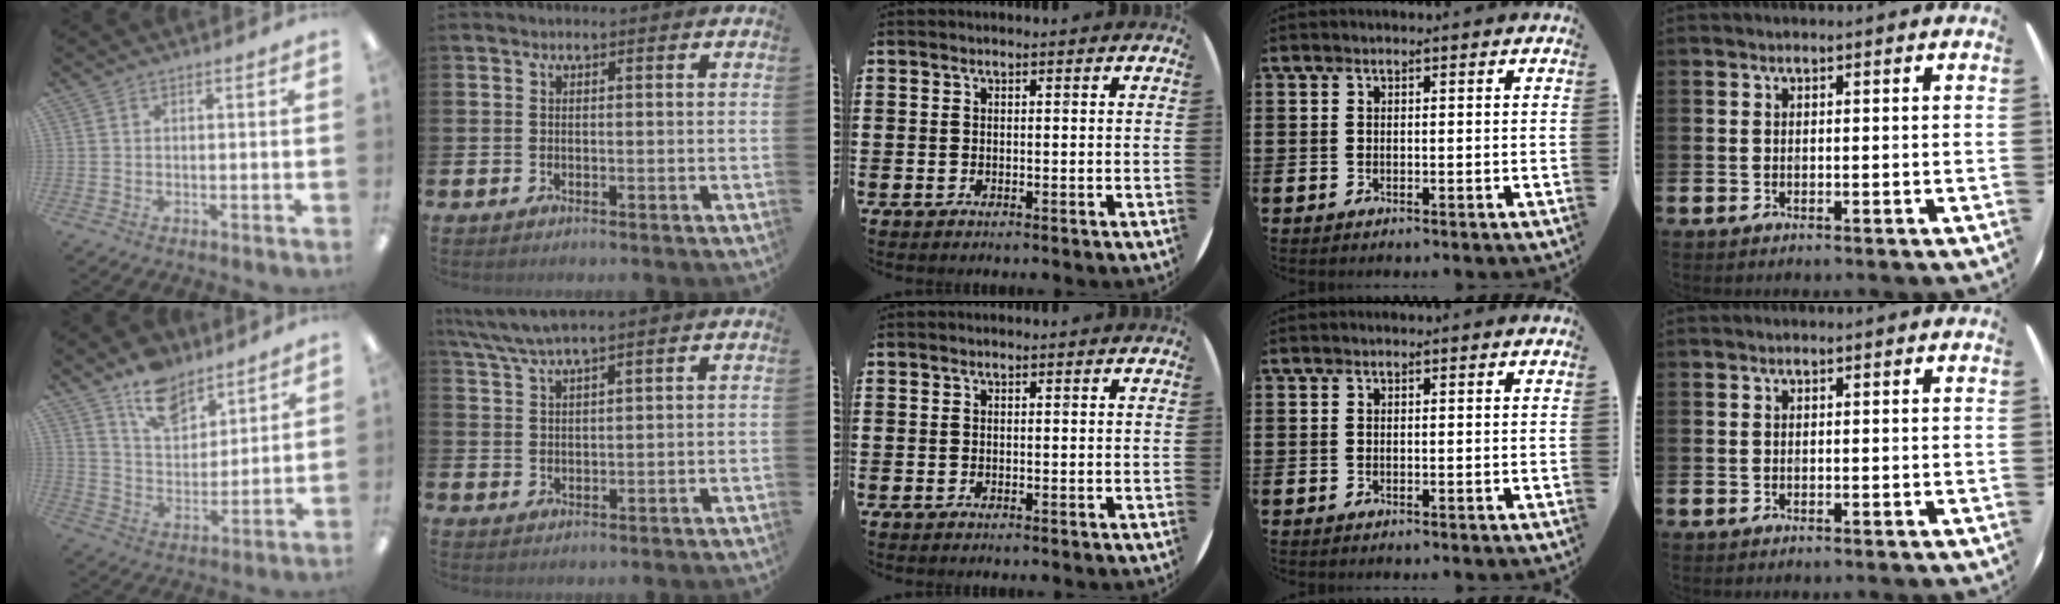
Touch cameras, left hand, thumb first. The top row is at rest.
{"thumb": {"total": 11.7, "force": [8.9, 6.3, 4.4], "torque": [-0.070, -0.049, 0.165]}, "index": {"total": 4.6, "force": [4.1, 0.0, 2.1], "torque": [-0.051, -0.012, 0.073]}}